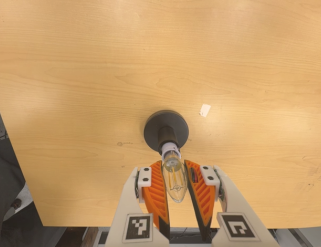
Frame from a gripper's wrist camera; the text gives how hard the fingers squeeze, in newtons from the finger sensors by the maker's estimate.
{"total": 13.6, "left": 14.2, "right": 13.0}